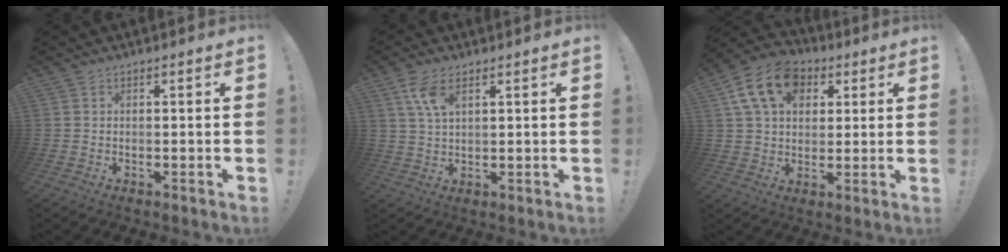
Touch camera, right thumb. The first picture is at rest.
{"total": 6.8, "force": [3.5, 2.9, 5.0], "torque": [-0.093, -0.016, 0.062]}
{"total": 15.8, "force": [6.2, 11.4, 9.0], "torque": [-0.144, -0.013, 0.120]}